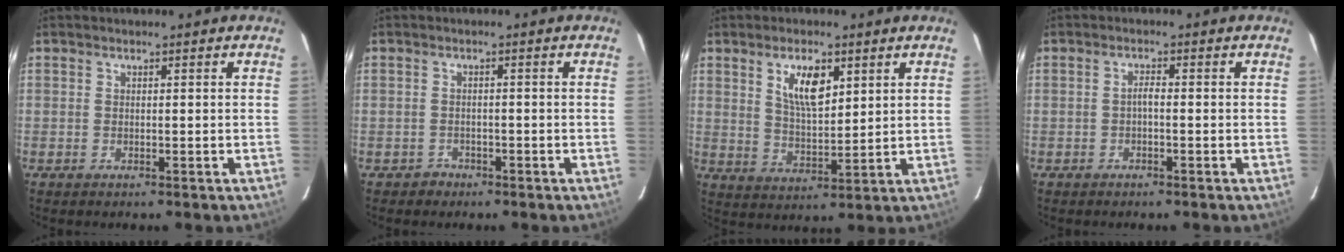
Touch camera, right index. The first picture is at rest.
{"total": 3.1, "force": [-2.2, 2.1, -0.4], "torque": [0.003, 0.015, -0.037]}
{"total": 8.1, "force": [3.7, 3.4, 6.3], "torque": [-0.109, 0.002, 0.074]}
{"total": 1.2, "force": [-0.6, 0.3, 1.0], "torque": [-0.020, 0.006, -0.012]}